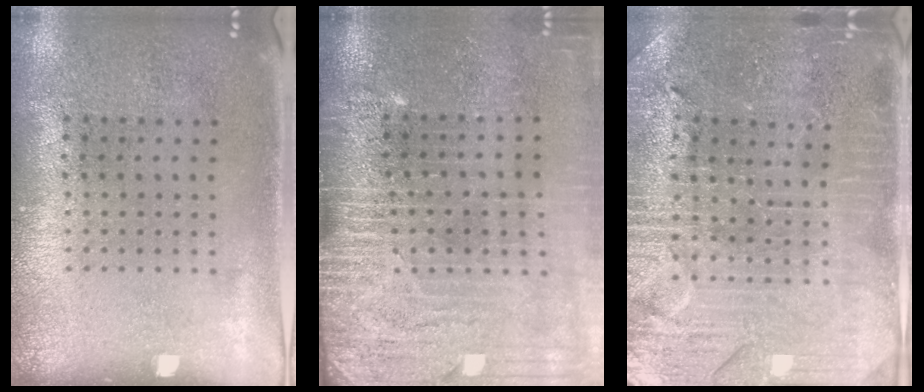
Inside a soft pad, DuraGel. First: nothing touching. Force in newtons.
{"total": 4.2, "press": 3.5, "slide": 2.3}
{"total": 3.3, "press": 3.3, "slide": 0.6}